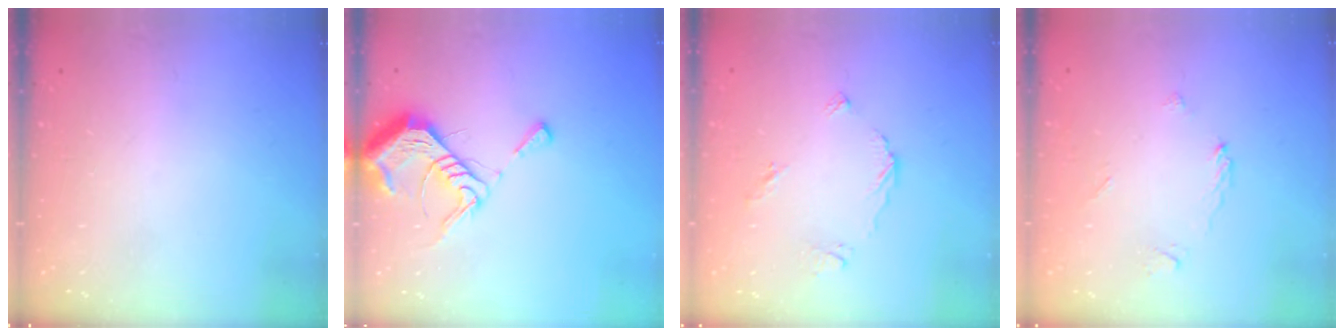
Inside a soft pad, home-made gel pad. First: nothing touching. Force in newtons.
{"total": 9.5, "press": 9.5, "slide": 1.0}
{"total": 5.2, "press": 5.2, "slide": 0.1}
{"total": 2.7, "press": 2.7, "slide": 0.2}